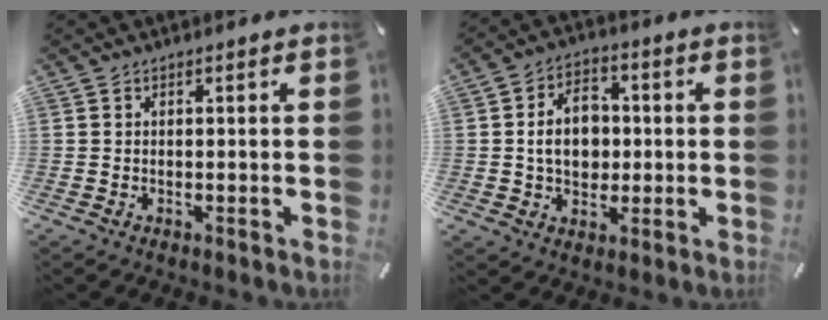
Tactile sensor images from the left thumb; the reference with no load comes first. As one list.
[{"total": 9.9, "force": [0.1, 7.7, 6.2], "torque": [-0.111, 0.010, 0.001]}]